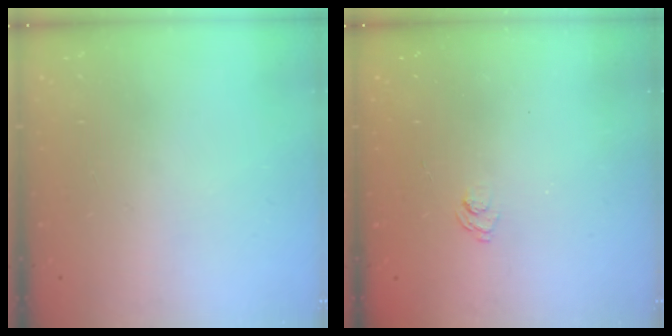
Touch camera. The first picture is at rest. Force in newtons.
{"total": 2.4, "press": 2.0, "slide": 1.2}